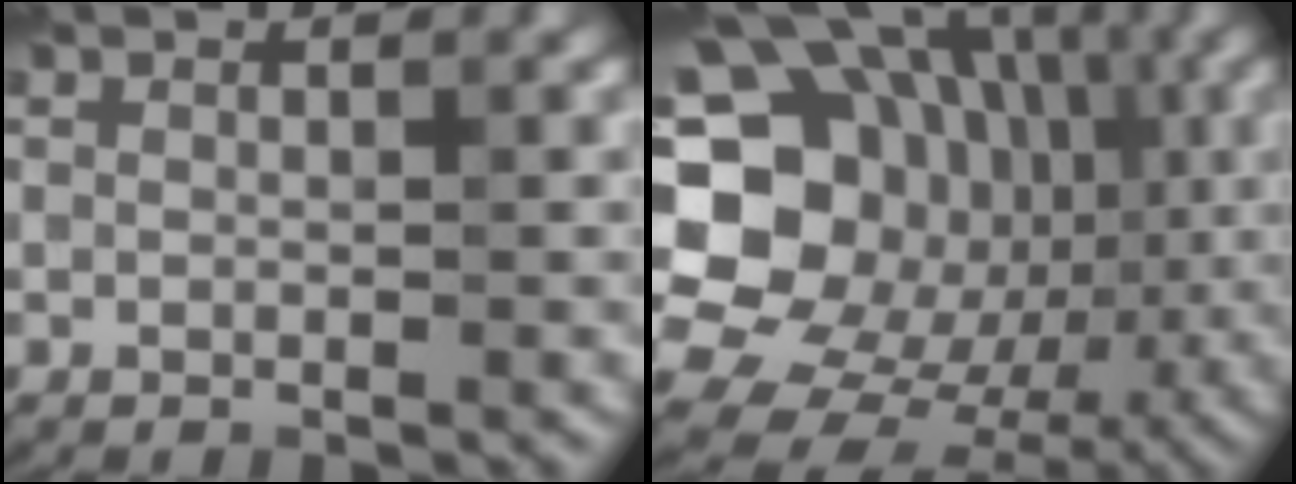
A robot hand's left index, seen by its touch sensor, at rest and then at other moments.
{"total": 19.8, "force": [0.8, 17.2, 9.7], "torque": [-0.174, 0.024, 0.001]}